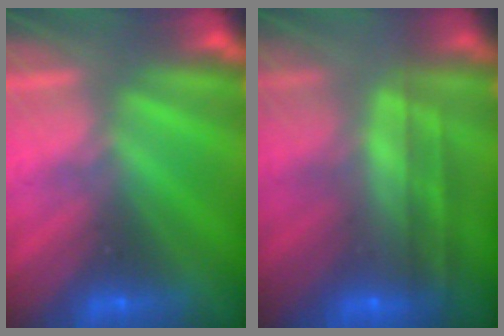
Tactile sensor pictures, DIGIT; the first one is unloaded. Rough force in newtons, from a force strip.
{"total": 8.0}